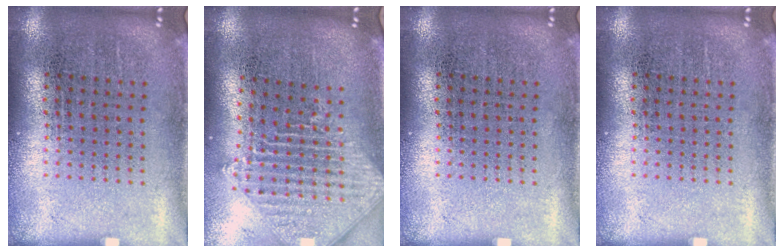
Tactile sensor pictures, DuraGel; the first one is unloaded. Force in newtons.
{"total": 2.2, "press": 1.8, "slide": 1.3}
{"total": 0.0}
{"total": 0.0}